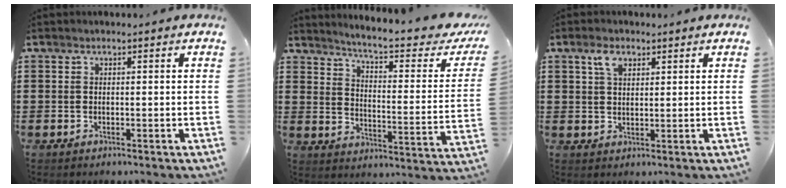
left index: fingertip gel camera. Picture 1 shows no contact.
{"total": 5.2, "force": [4.3, -0.3, 2.9], "torque": [-0.078, -0.036, 0.065]}
{"total": 3.4, "force": [2.0, 1.7, 2.1], "torque": [-0.041, 0.004, 0.034]}